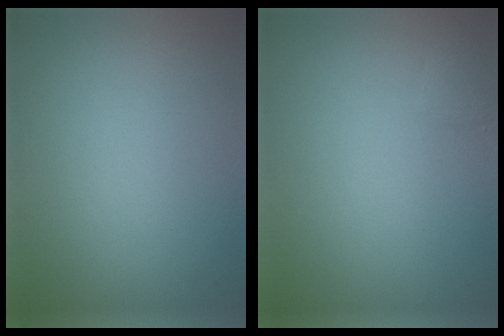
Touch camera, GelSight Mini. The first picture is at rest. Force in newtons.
{"total": 0.7, "press": 0.7, "slide": 0.0}